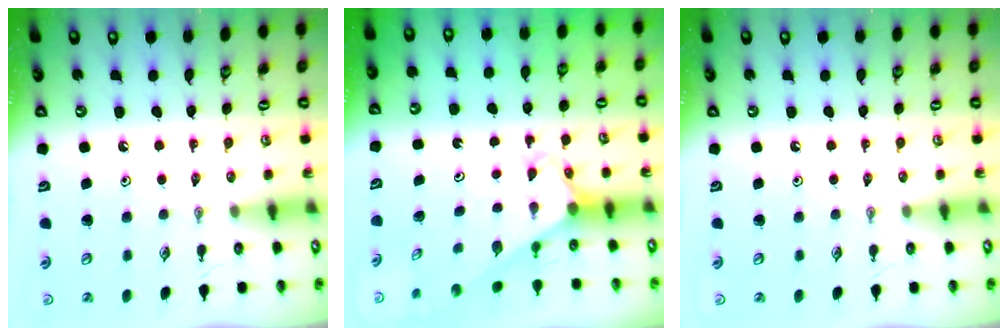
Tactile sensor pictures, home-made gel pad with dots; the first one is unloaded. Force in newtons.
{"total": 2.3, "press": 2.3, "slide": 0.2}
{"total": 0.0}